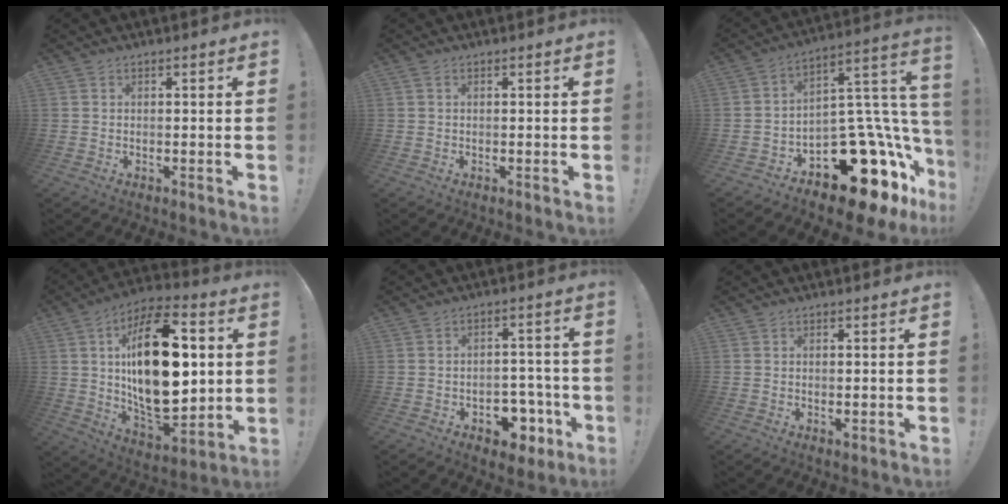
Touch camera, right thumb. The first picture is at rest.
{"total": 0.6, "force": [0.2, 0.2, 0.5], "torque": [-0.011, 0.003, 0.002]}
{"total": 23.0, "force": [-12.1, 11.9, 15.6], "torque": [-0.166, 0.055, -0.182]}
{"total": 29.3, "force": [4.0, 15.1, 24.8], "torque": [-0.439, -0.009, 0.068]}
{"total": 9.8, "force": [-5.1, 6.7, 5.0], "torque": [-0.042, 0.047, -0.076]}
{"total": 1.0, "force": [-0.4, 0.4, 0.8], "torque": [-0.008, 0.000, -0.007]}